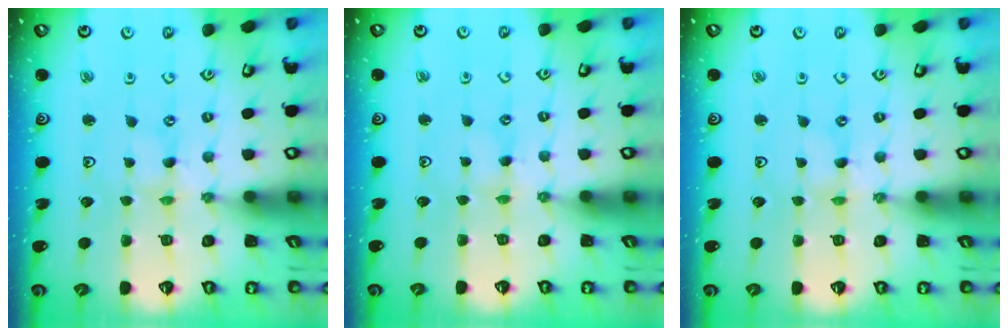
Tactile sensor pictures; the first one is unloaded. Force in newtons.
{"total": 1.8, "press": 1.8, "slide": 0.5}
{"total": 0.0}